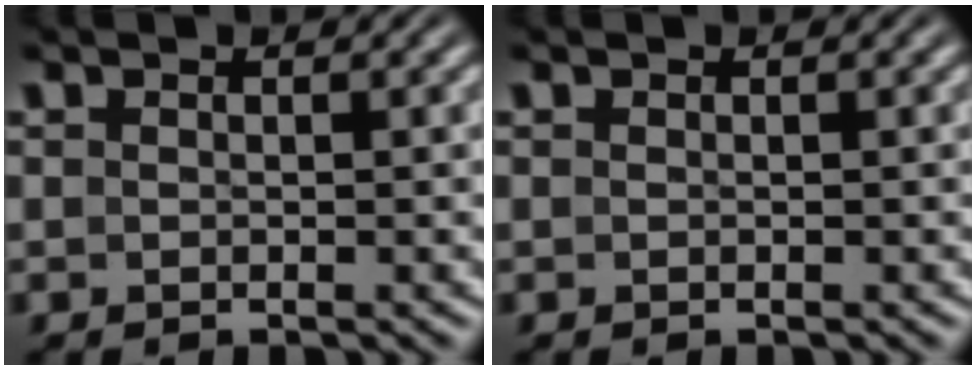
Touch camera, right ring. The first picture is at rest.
{"total": 0.0}